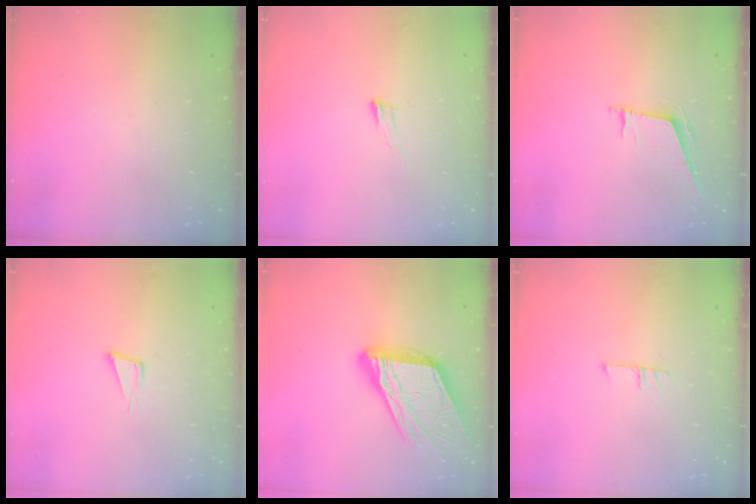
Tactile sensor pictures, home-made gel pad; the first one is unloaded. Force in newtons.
{"total": 6.3, "press": 6.2, "slide": 1.0}
{"total": 6.6, "press": 6.2, "slide": 2.4}
{"total": 3.9, "press": 2.6, "slide": 2.9}
{"total": 18.3, "press": 18.2, "slide": 1.8}
{"total": 5.5, "press": 5.4, "slide": 0.6}